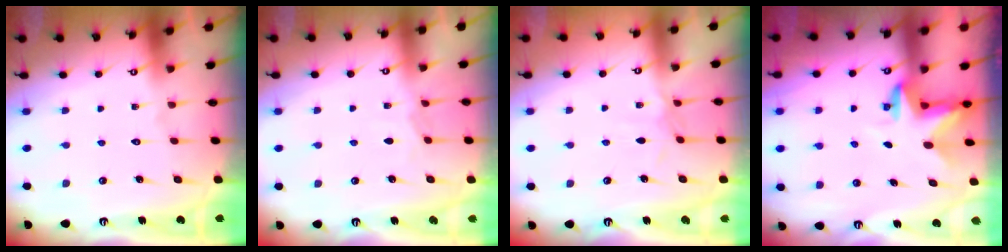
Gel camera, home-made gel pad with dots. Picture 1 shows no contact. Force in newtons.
{"total": 3.5, "press": 3.5, "slide": 0.6}
{"total": 3.0, "press": 3.0, "slide": 0.5}
{"total": 3.4, "press": 3.4, "slide": 0.1}